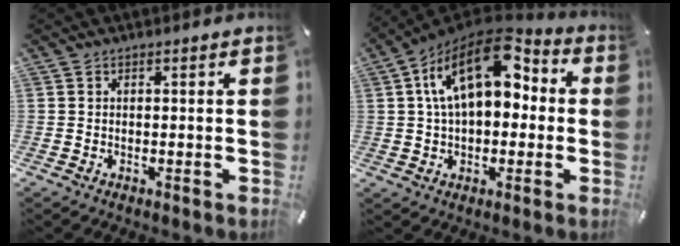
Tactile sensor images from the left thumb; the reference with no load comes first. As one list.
[{"total": 17.4, "force": [6.2, 10.2, 12.7], "torque": [-0.235, -0.026, 0.105]}]